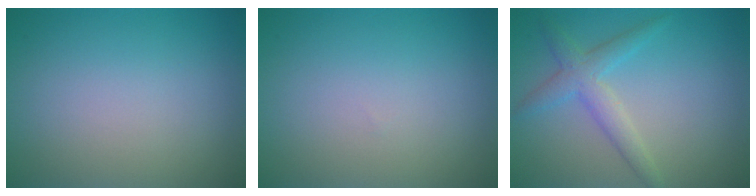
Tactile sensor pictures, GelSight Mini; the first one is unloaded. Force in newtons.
{"total": 0.0}
{"total": 3.0, "press": 3.0, "slide": 0.1}